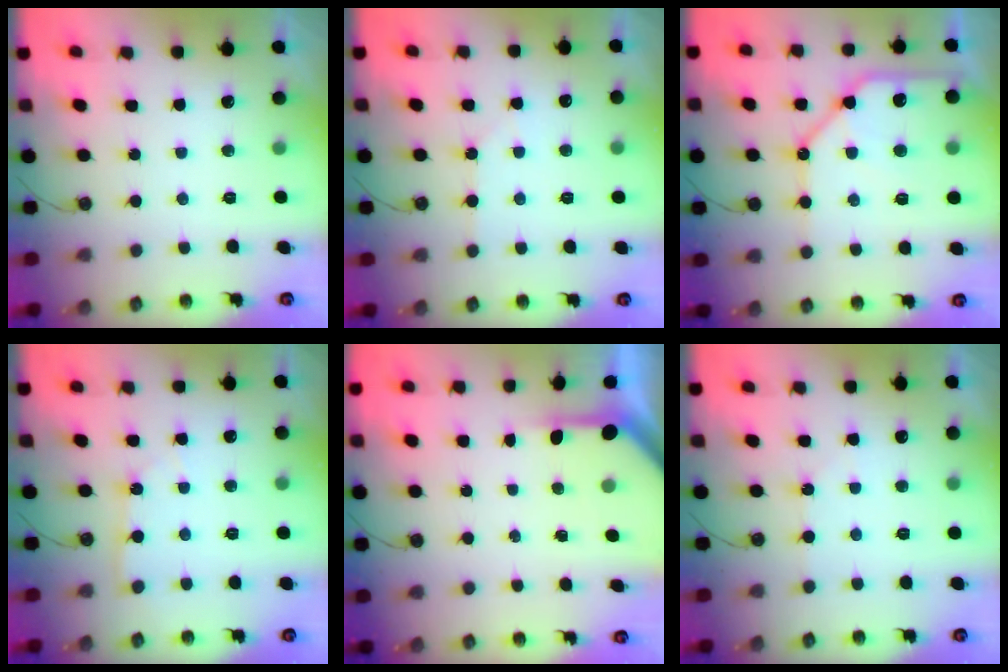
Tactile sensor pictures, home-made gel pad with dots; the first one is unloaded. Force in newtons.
{"total": 4.4, "press": 4.4, "slide": 0.6}
{"total": 15.1, "press": 14.9, "slide": 1.8}
{"total": 4.9, "press": 4.8, "slide": 0.8}
{"total": 4.0, "press": 4.0, "slide": 0.3}
{"total": 3.4, "press": 3.4, "slide": 0.6}